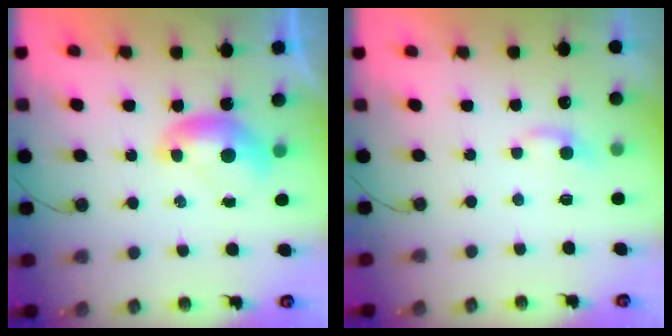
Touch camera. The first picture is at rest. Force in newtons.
{"total": 1.7, "press": 1.6, "slide": 0.4}